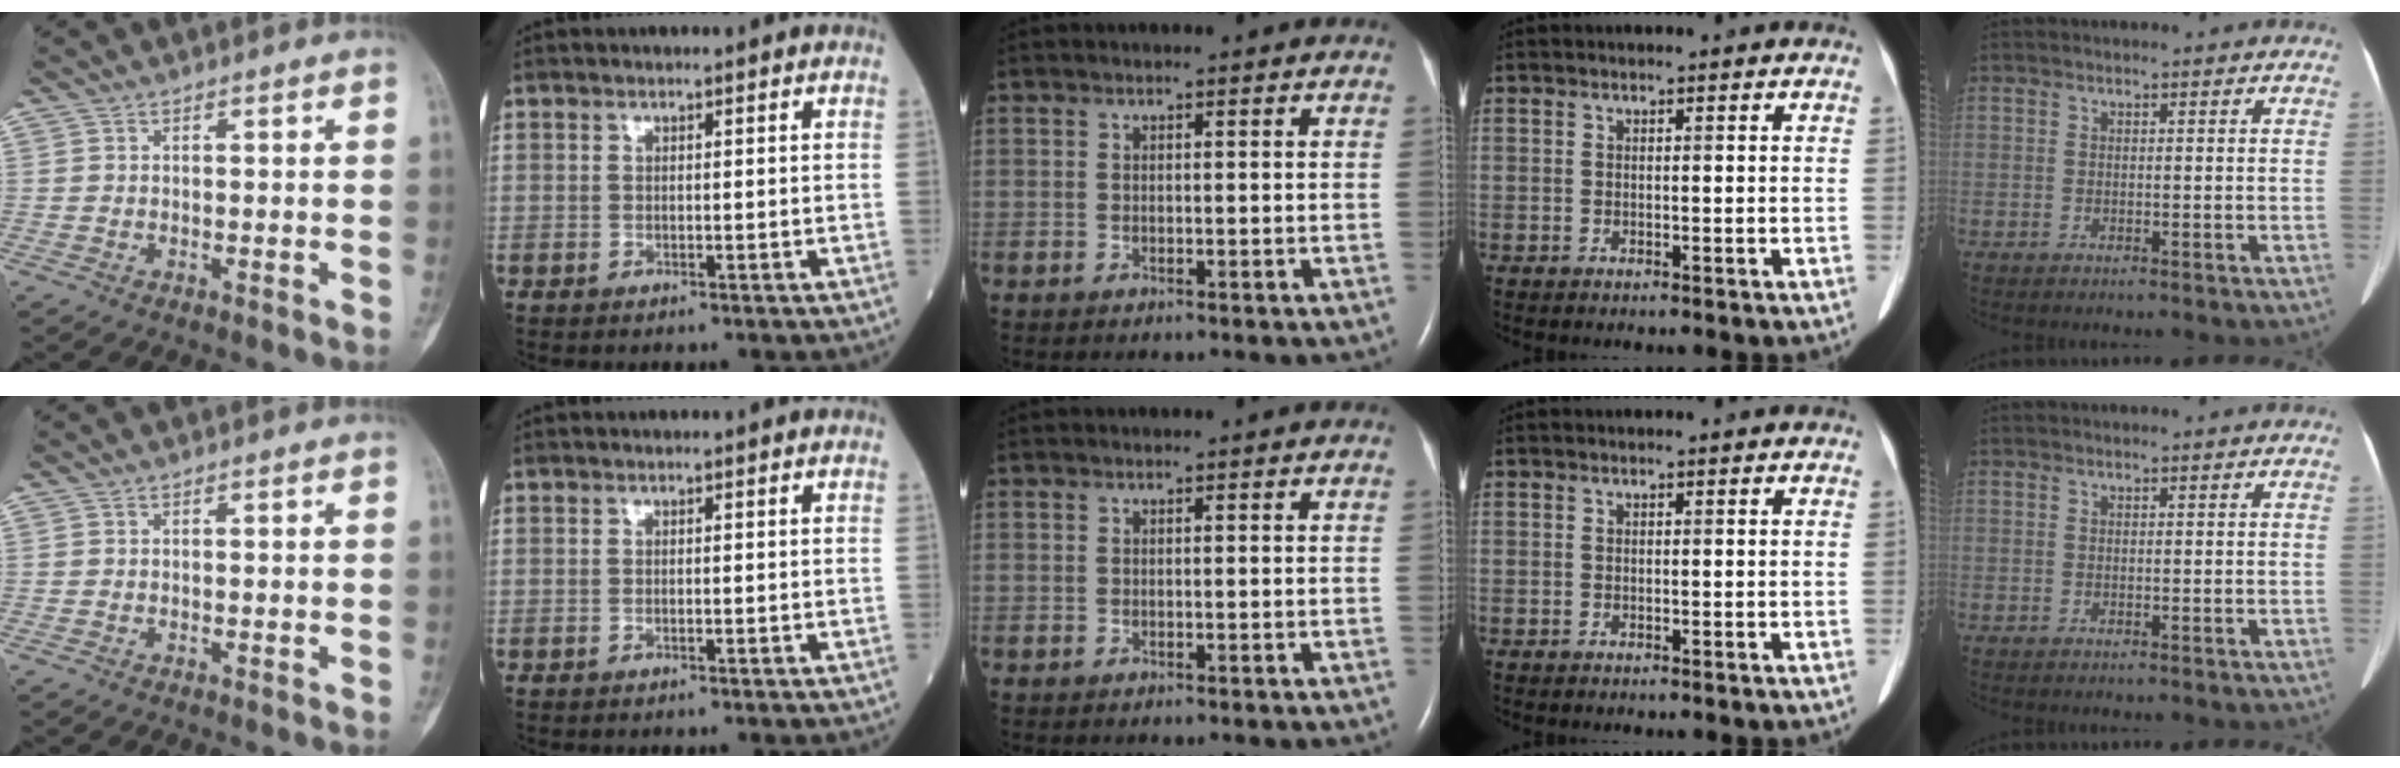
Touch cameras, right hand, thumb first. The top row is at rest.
{}